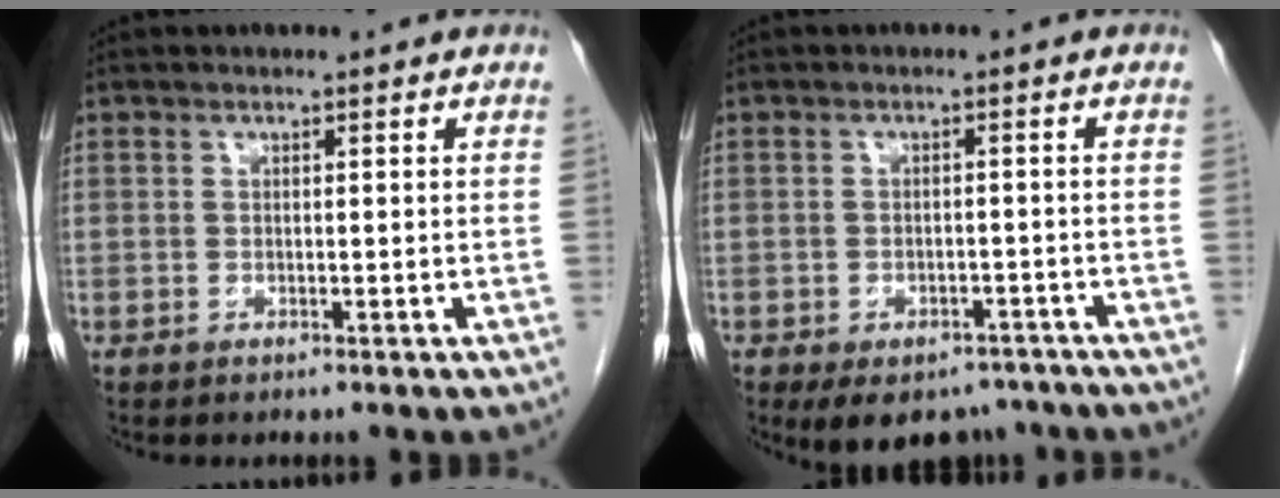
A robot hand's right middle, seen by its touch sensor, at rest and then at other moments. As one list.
[{"total": 8.7, "force": [-6.5, 4.9, 3.1], "torque": [-0.040, 0.004, -0.086]}]